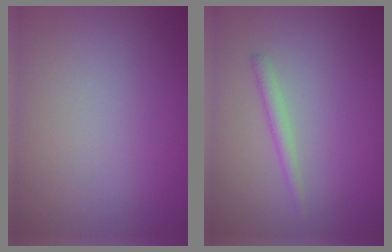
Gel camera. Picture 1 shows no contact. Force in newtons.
{"total": 1.2, "press": 1.2, "slide": 0.1}